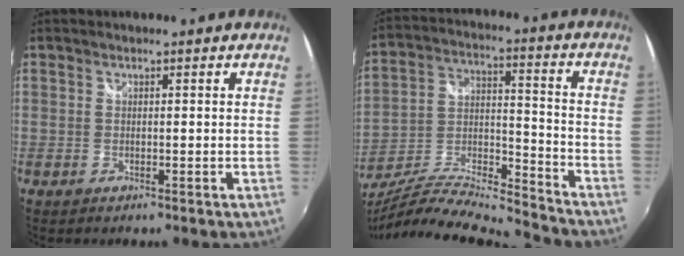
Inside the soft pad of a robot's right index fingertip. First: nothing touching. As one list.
[{"total": 18.0, "force": [-16.2, 1.6, 7.8], "torque": [-0.154, -0.014, -0.283]}]